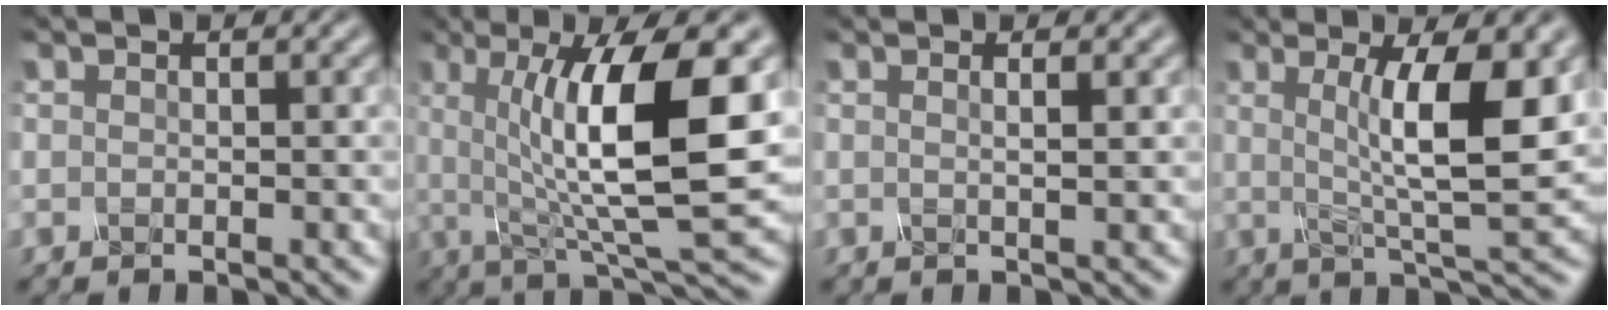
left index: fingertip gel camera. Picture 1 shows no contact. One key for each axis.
{"total": 11.6, "fx": 1.5, "fy": 2.7, "fz": 11.2, "tx": -0.168, "ty": -0.003, "tz": 0.029}
{"total": 1.8, "fx": 0.5, "fy": 0.7, "fz": 1.5, "tx": -0.011, "ty": 0.001, "tz": -0.011}
{"total": 8.1, "fx": 1.4, "fy": 1.6, "fz": 7.8, "tx": -0.116, "ty": -0.005, "tz": 0.027}